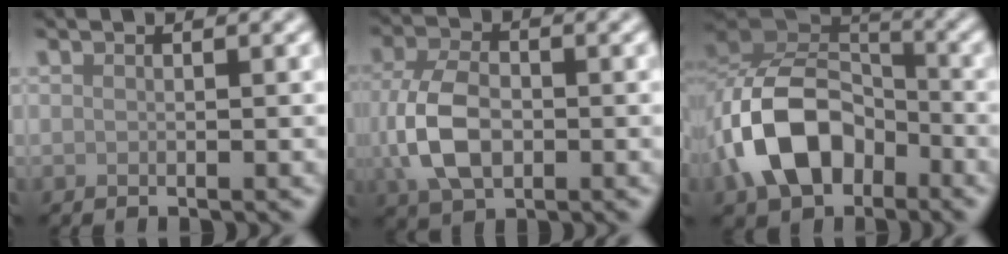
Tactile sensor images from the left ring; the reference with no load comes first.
{"total": 6.1, "force": [-0.7, 4.0, 4.5], "torque": [-0.106, -0.004, -0.016]}
{"total": 9.3, "force": [-3.9, 6.3, 5.8], "torque": [-0.108, 0.010, -0.085]}